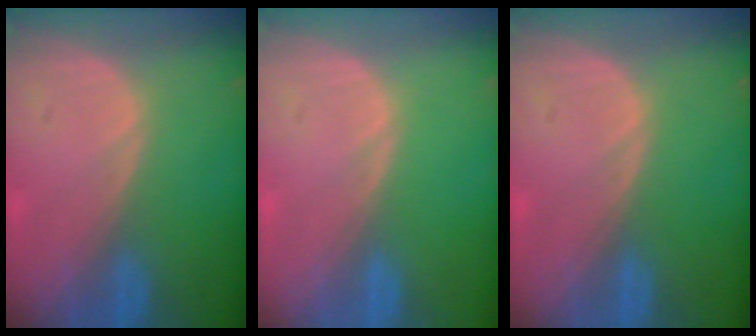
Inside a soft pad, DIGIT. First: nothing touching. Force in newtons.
{"total": 0.0}
{"total": 0.0}